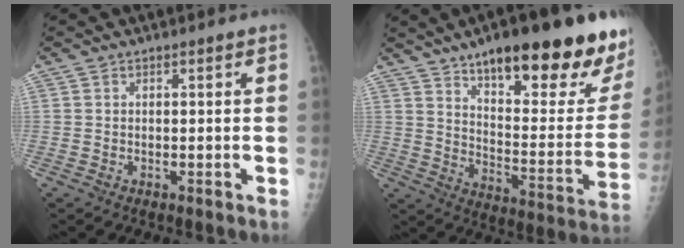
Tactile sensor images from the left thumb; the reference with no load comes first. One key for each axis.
{"total": 28.6, "fx": 18.0, "fy": 7.5, "fz": 20.9, "tx": -0.250, "ty": -0.066, "tz": 0.262}